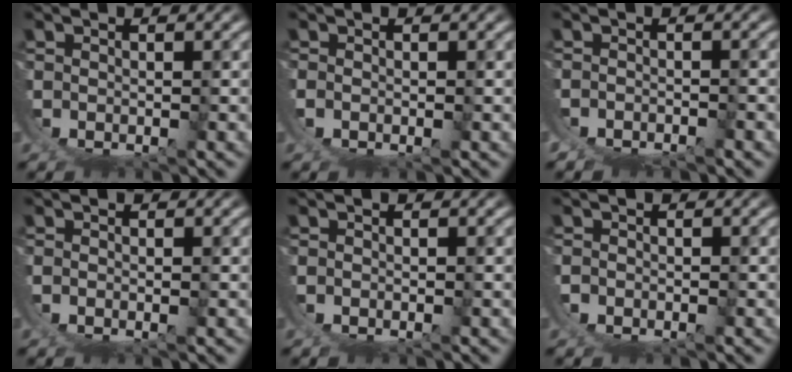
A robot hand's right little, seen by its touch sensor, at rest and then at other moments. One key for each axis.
{"total": 0.6, "fx": 0.2, "fy": 0.4, "fz": 0.4, "tx": -0.014, "ty": 0.000, "tz": 0.003}
{"total": 4.1, "fx": -1.6, "fy": 3.4, "fz": 1.6, "tx": -0.053, "ty": -0.014, "tz": -0.023}
{"total": 0.6, "fx": 0.1, "fy": 0.2, "fz": 0.5, "tx": -0.013, "ty": -0.001, "tz": 0.002}
{"total": 0.8, "fx": -0.4, "fy": 0.6, "fz": 0.3, "tx": -0.010, "ty": -0.002, "tz": -0.006}
{"total": 1.6, "fx": -0.1, "fy": 1.6, "fz": 0.4, "tx": -0.018, "ty": -0.002, "tz": -0.005}